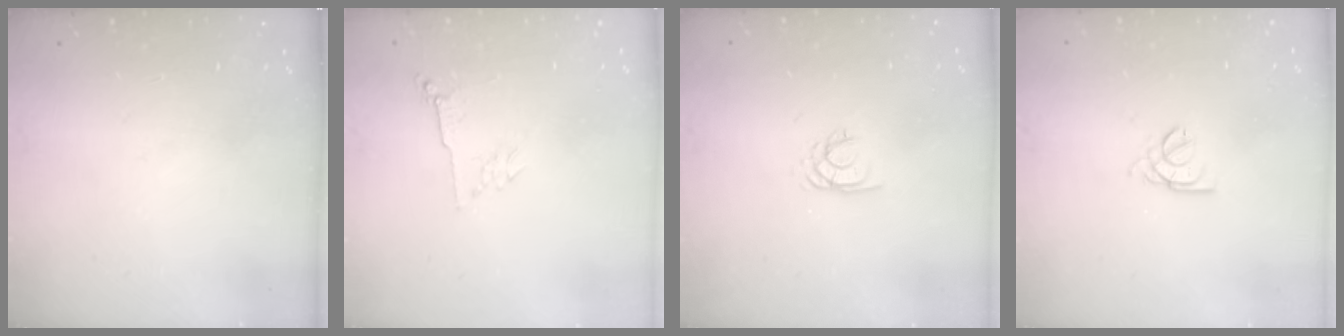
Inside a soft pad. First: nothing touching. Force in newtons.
{"total": 2.8, "press": 2.7, "slide": 0.6}
{"total": 2.0, "press": 1.9, "slide": 0.4}
{"total": 2.2, "press": 2.1, "slide": 0.5}